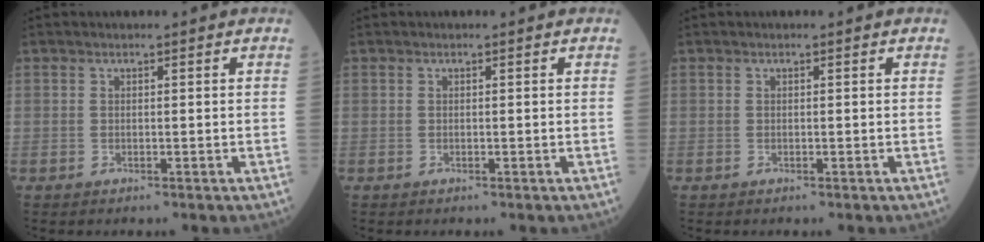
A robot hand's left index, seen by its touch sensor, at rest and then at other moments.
{"total": 0.0}
{"total": 0.0}